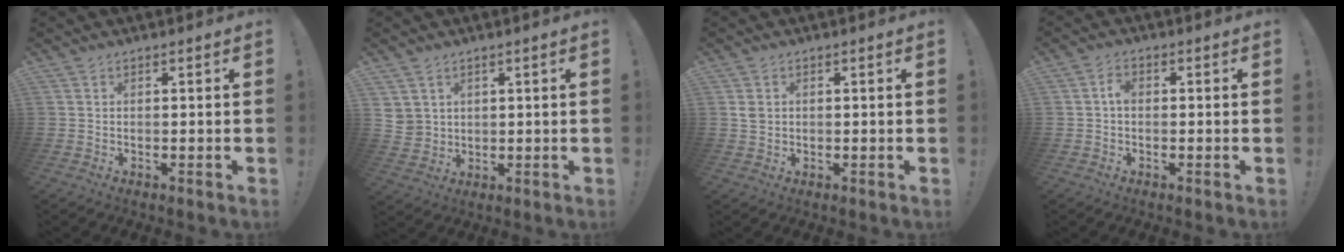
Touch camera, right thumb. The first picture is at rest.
{"total": 4.3, "force": [2.4, 3.4, 0.8], "torque": [-0.018, -0.013, 0.050]}
{"total": 2.5, "force": [0.7, 2.1, 1.1], "torque": [-0.016, 0.005, 0.013]}
{"total": 2.6, "force": [-0.3, 1.7, 2.0], "torque": [-0.037, 0.009, -0.007]}